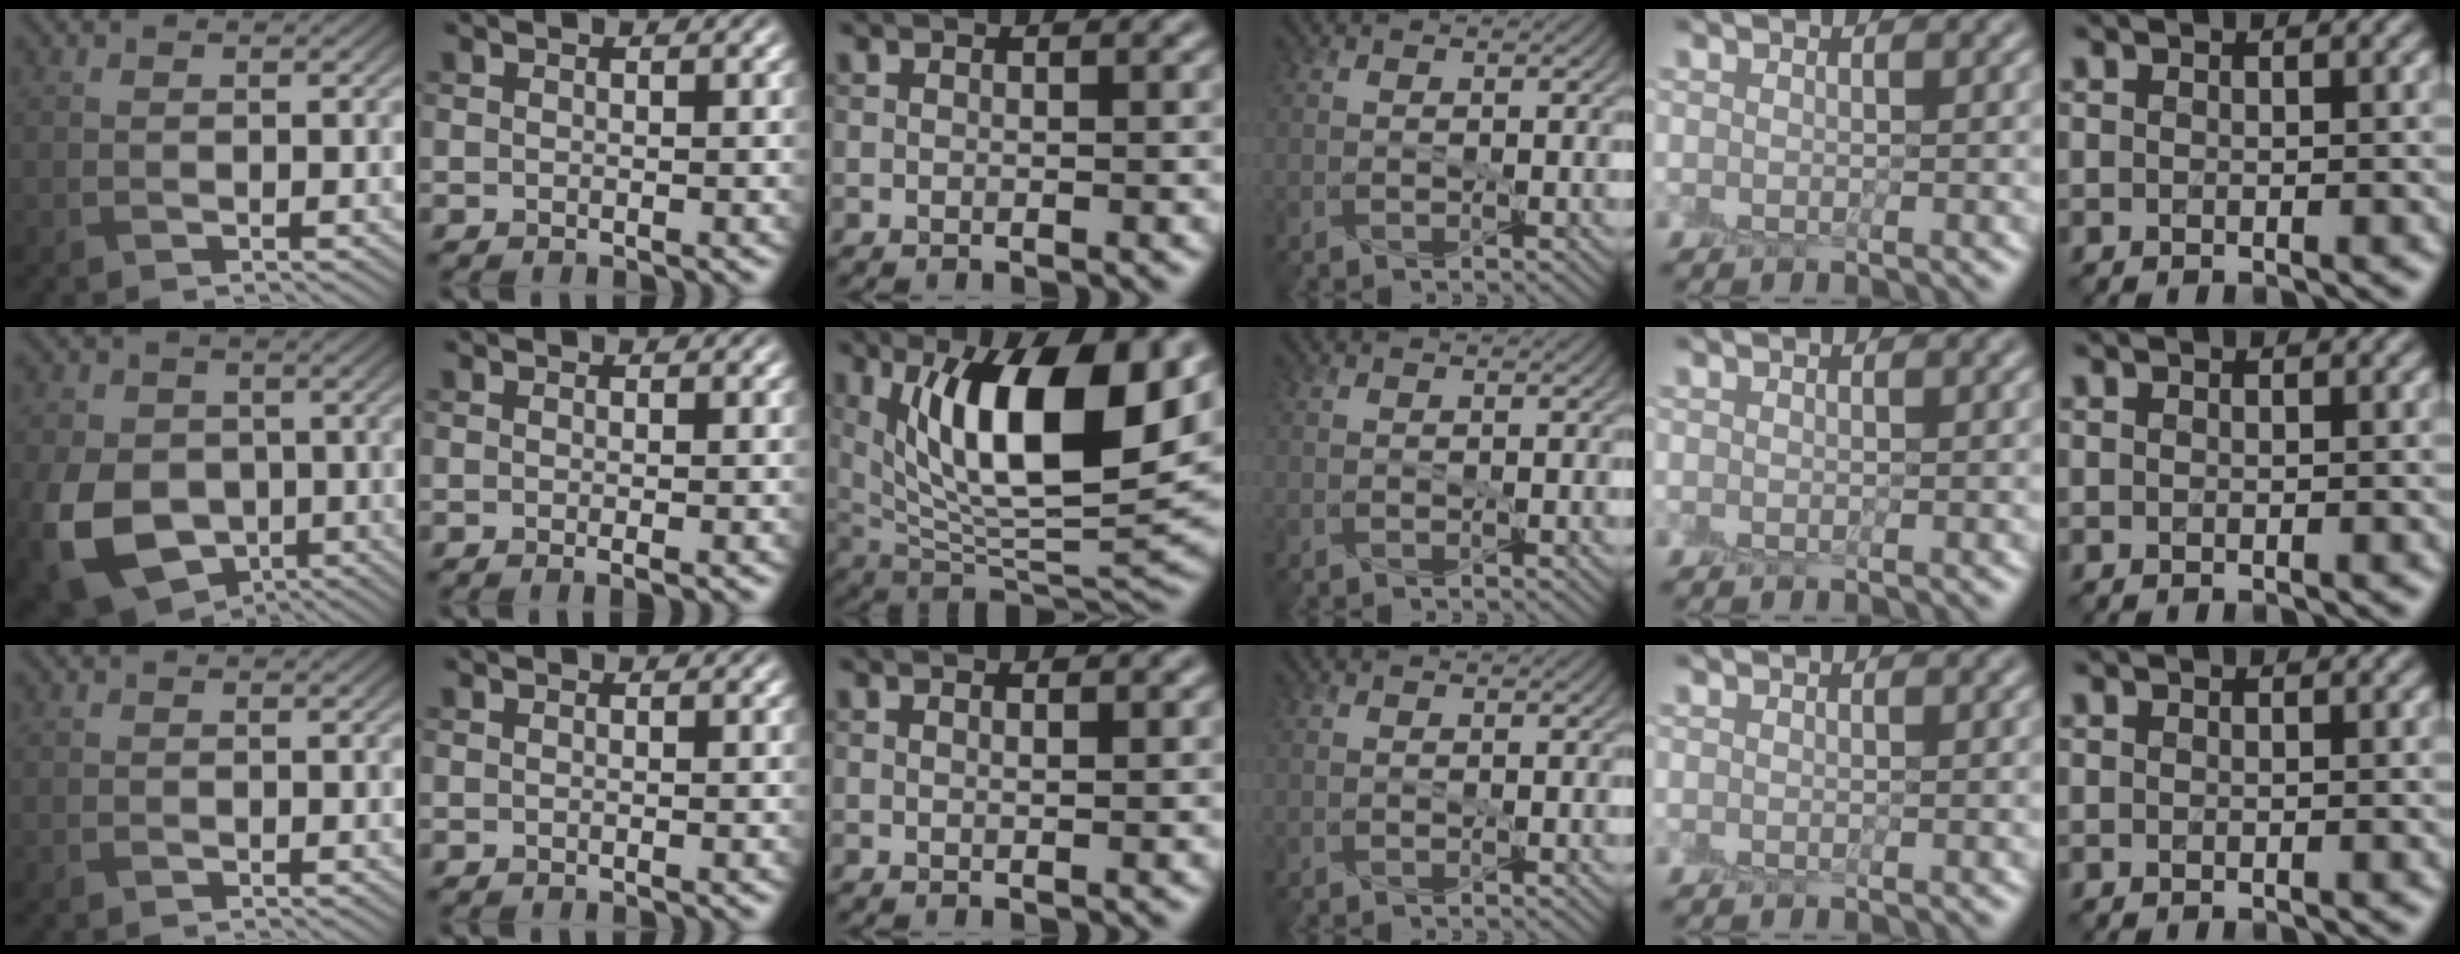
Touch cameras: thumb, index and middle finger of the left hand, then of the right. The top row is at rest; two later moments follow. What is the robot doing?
{"motion": "peel", "object": "sticky note"}